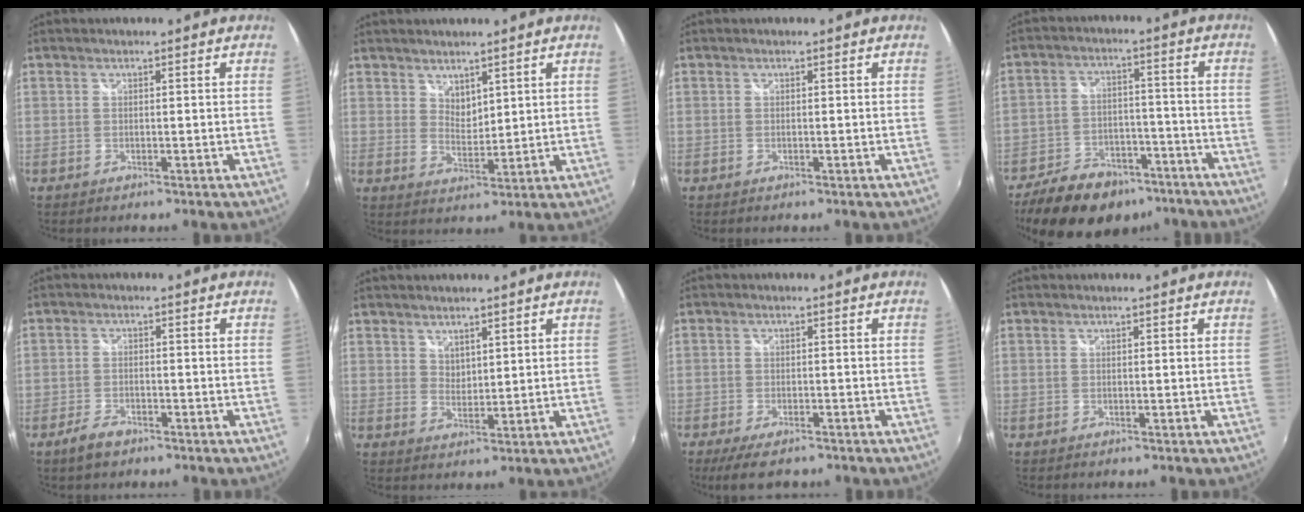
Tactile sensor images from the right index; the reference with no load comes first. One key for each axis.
{"total": 3.6, "fx": 2.8, "fy": 1.9, "fz": 1.3, "tx": -0.013, "ty": -0.001, "tz": 0.053}
{"total": 0.0}
{"total": 18.7, "fx": -13.5, "fy": 10.4, "fz": 7.8, "tx": -0.177, "ty": 0.019, "tz": -0.187}
{"total": 4.1, "fx": -2.9, "fy": 1.8, "fz": 2.2, "tx": -0.055, "ty": -0.003, "tz": -0.053}
{"total": 3.1, "fx": 2.5, "fy": 1.6, "fz": 0.8, "tx": -0.005, "ty": 0.003, "tz": 0.046}
{"total": 7.0, "fx": -5.3, "fy": 2.3, "fz": 4.0, "tx": -0.096, "ty": -0.025, "tz": -0.091}
{"total": 0.0}